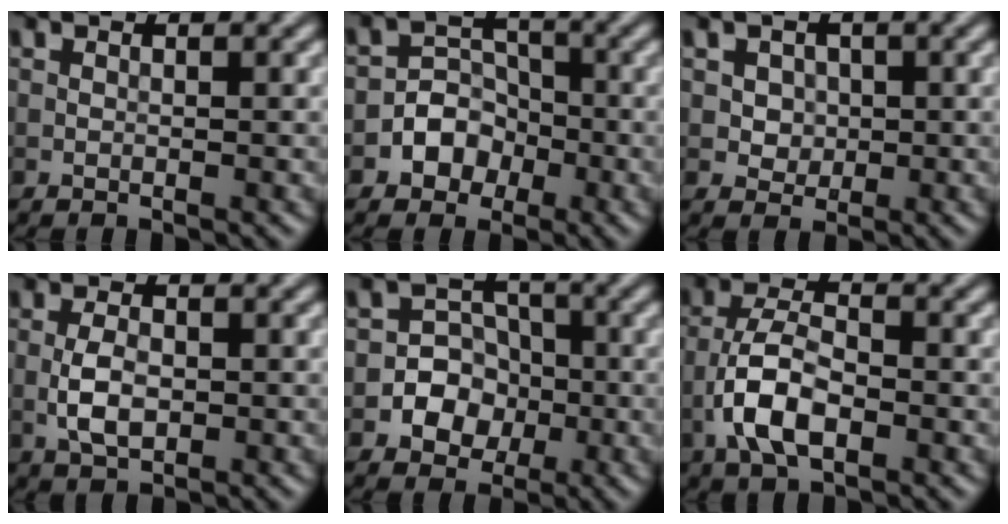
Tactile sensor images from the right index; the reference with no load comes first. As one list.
[{"total": 3.8, "force": [-1.6, 3.2, 1.2], "torque": [0.015, 0.013, -0.045]}, {"total": 2.4, "force": [0.6, 2.1, 1.1], "torque": [-0.015, 0.002, 0.016]}, {"total": 3.1, "force": [-0.5, 1.7, 2.5], "torque": [-0.049, 0.002, -0.011]}, {"total": 4.7, "force": [-1.3, 4.2, 1.6], "torque": [0.011, 0.013, -0.044]}, {"total": 5.2, "force": [-2.0, 2.4, 4.1], "torque": [-0.081, 0.005, -0.044]}]